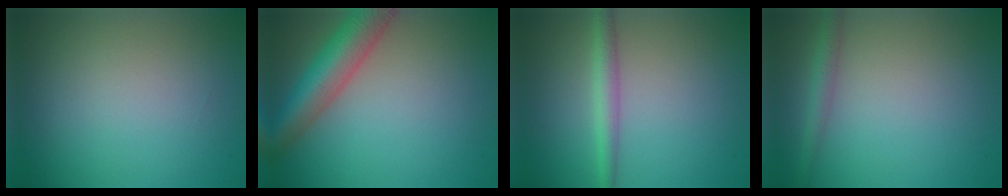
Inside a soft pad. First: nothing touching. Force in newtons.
{"total": 6.8, "press": 6.8, "slide": 0.3}
{"total": 2.4, "press": 2.4, "slide": 0.0}
{"total": 2.0, "press": 2.0, "slide": 0.1}